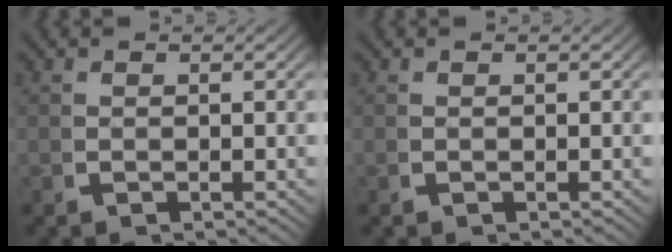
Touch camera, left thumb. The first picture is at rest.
{"total": 0.0}